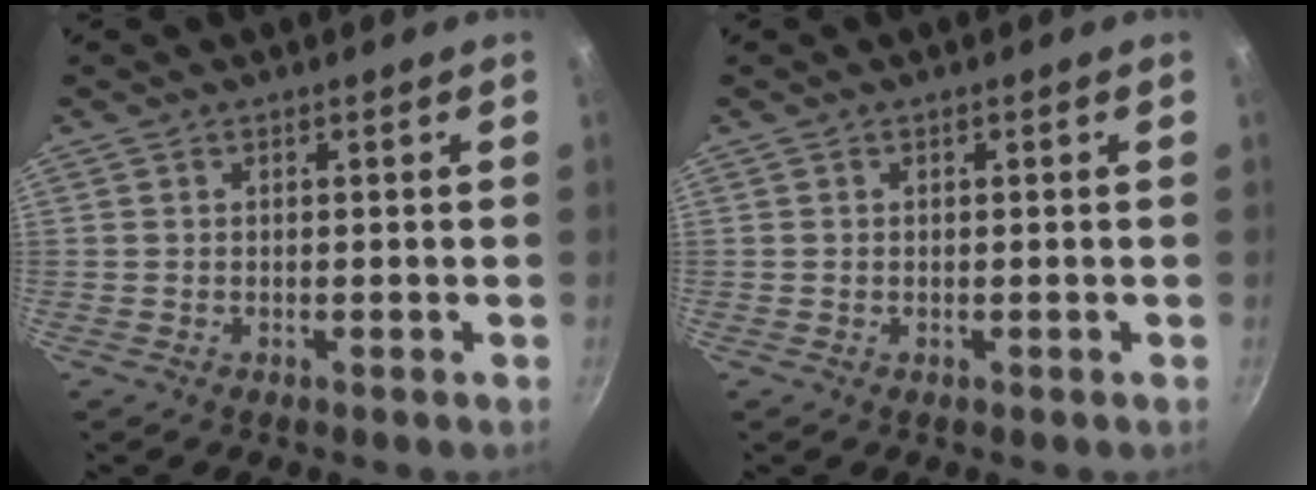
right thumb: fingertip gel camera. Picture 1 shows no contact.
{"total": 0.0}